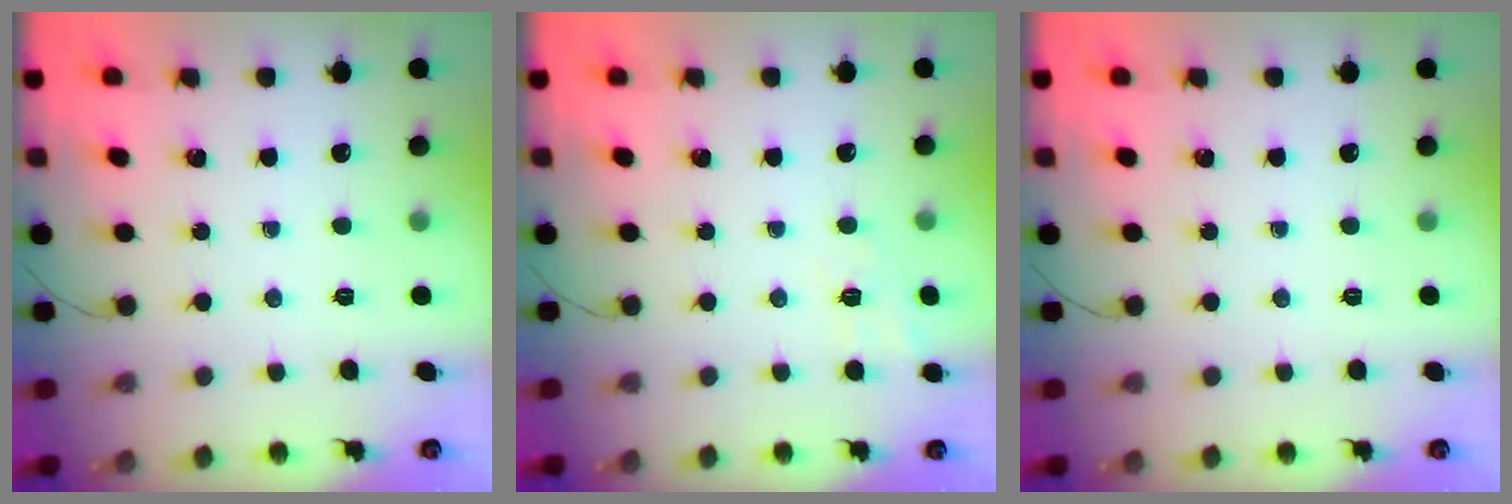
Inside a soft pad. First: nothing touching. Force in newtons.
{"total": 7.8, "press": 7.5, "slide": 2.0}
{"total": 0.0}